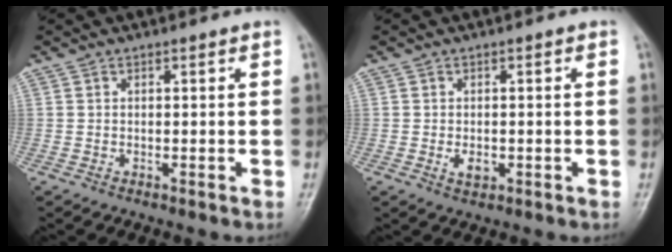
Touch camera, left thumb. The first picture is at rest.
{"total": 2.5, "force": [-0.6, 1.6, 1.8], "torque": [-0.025, -0.001, -0.009]}